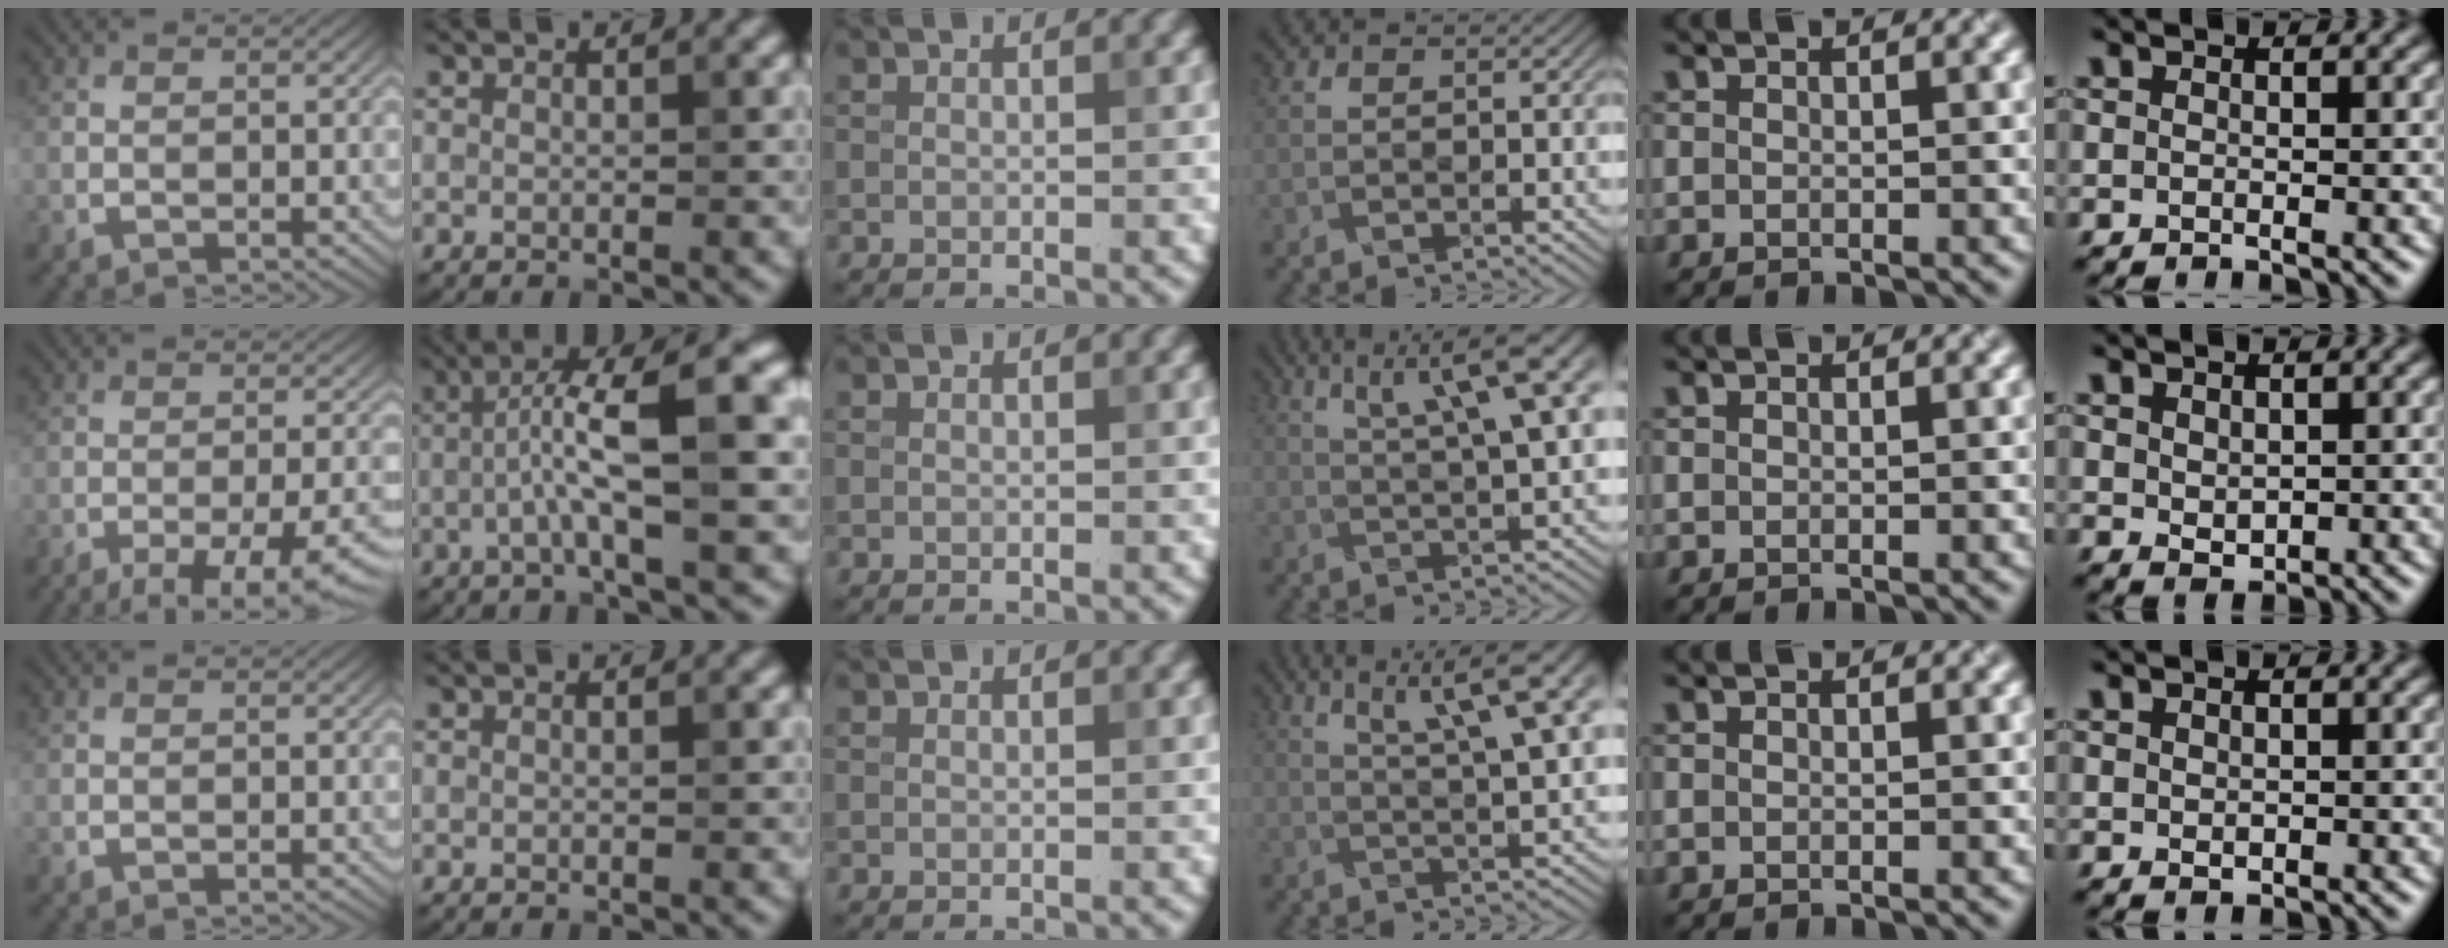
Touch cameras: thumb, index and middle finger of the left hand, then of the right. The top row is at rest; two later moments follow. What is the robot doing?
{"motion": "pour", "object": "sugar"}